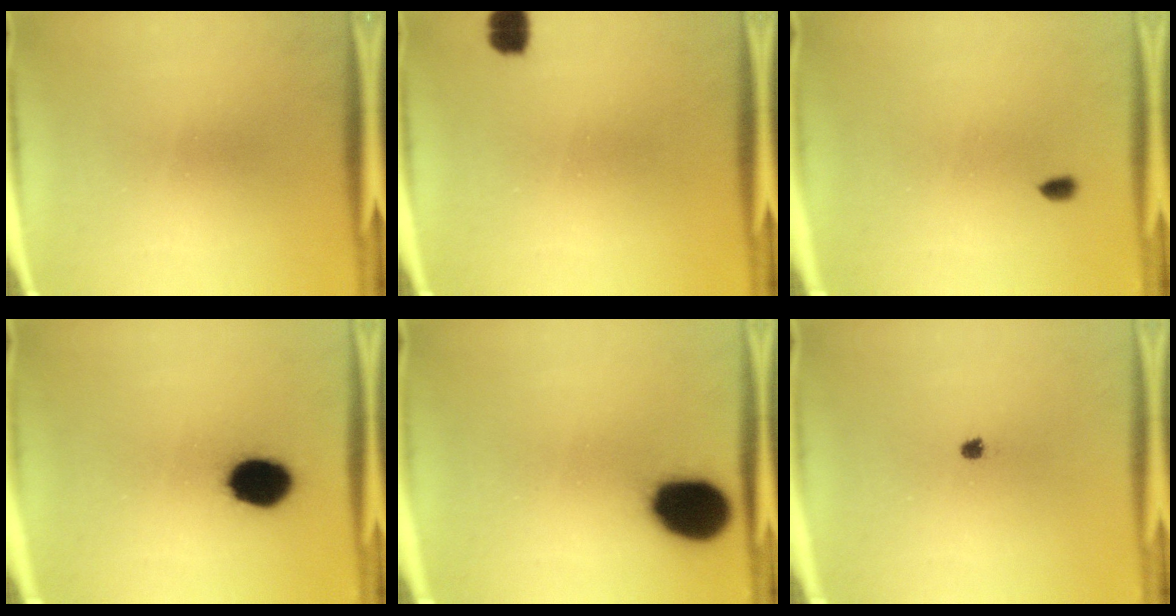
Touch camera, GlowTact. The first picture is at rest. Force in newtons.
{"total": 2.2}
{"total": 1.2}
{"total": 12.4}
{"total": 16.8}
{"total": 1.3}